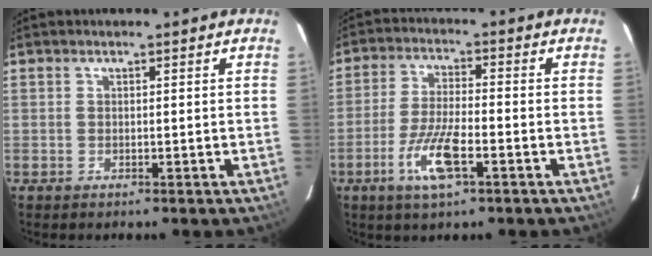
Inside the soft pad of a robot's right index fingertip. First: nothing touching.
{"total": 8.2, "force": [-3.7, 1.5, 7.2], "torque": [-0.147, -0.008, -0.067]}